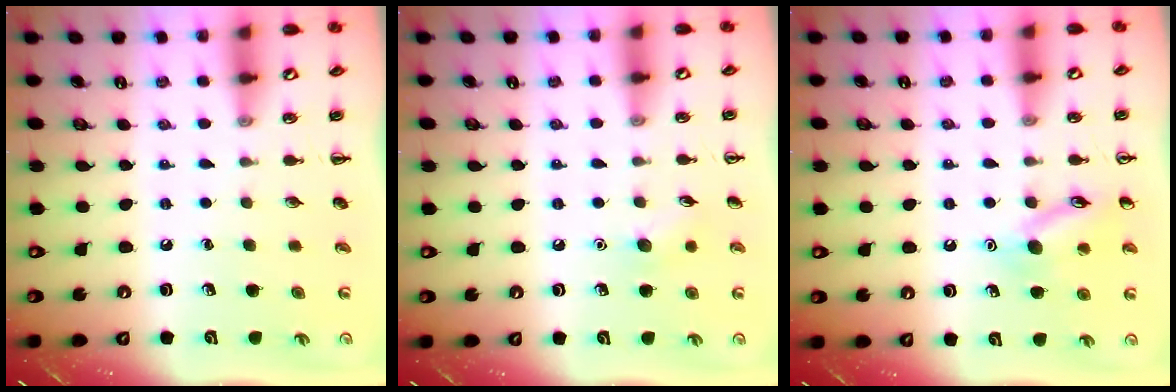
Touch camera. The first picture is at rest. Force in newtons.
{"total": 6.2, "press": 5.9, "slide": 1.7}
{"total": 11.5, "press": 11.4, "slide": 1.3}